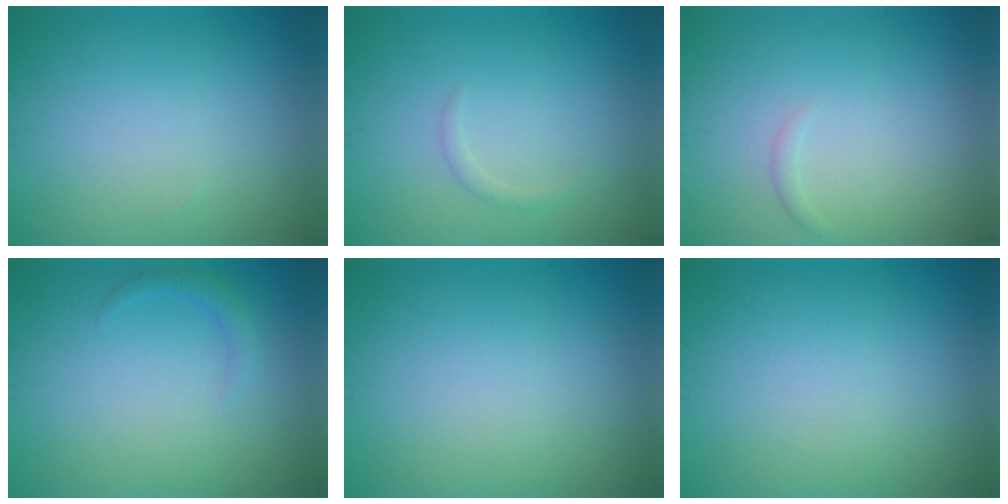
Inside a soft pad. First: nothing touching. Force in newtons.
{"total": 0.8, "press": 0.8, "slide": 0.0}
{"total": 0.5, "press": 0.5, "slide": 0.0}
{"total": 1.1, "press": 1.1, "slide": 0.1}
{"total": 0.0}
{"total": 0.0}